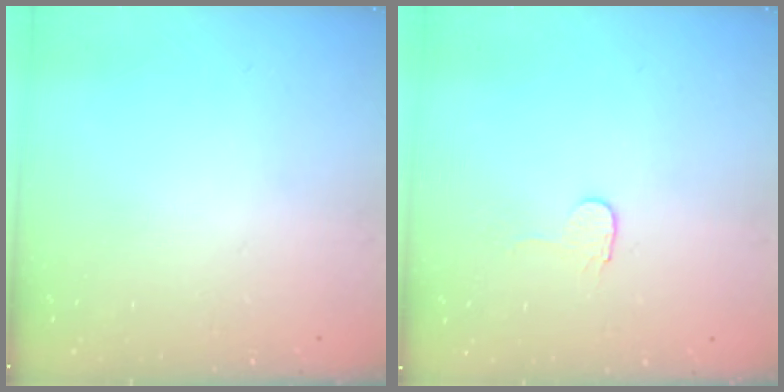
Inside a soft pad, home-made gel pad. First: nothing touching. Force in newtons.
{"total": 2.9, "press": 2.9, "slide": 0.3}